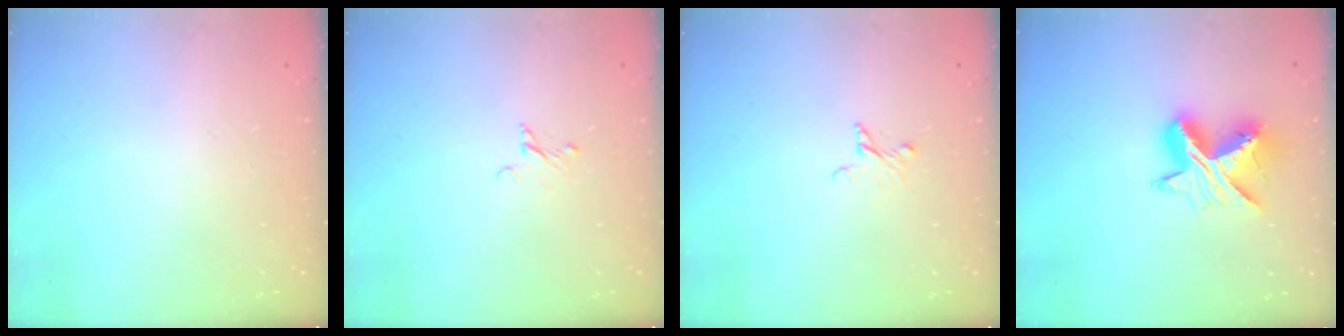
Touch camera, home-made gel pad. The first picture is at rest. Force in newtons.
{"total": 2.1, "press": 2.1, "slide": 0.1}
{"total": 2.8, "press": 2.7, "slide": 0.3}
{"total": 10.1, "press": 10.1, "slide": 0.7}